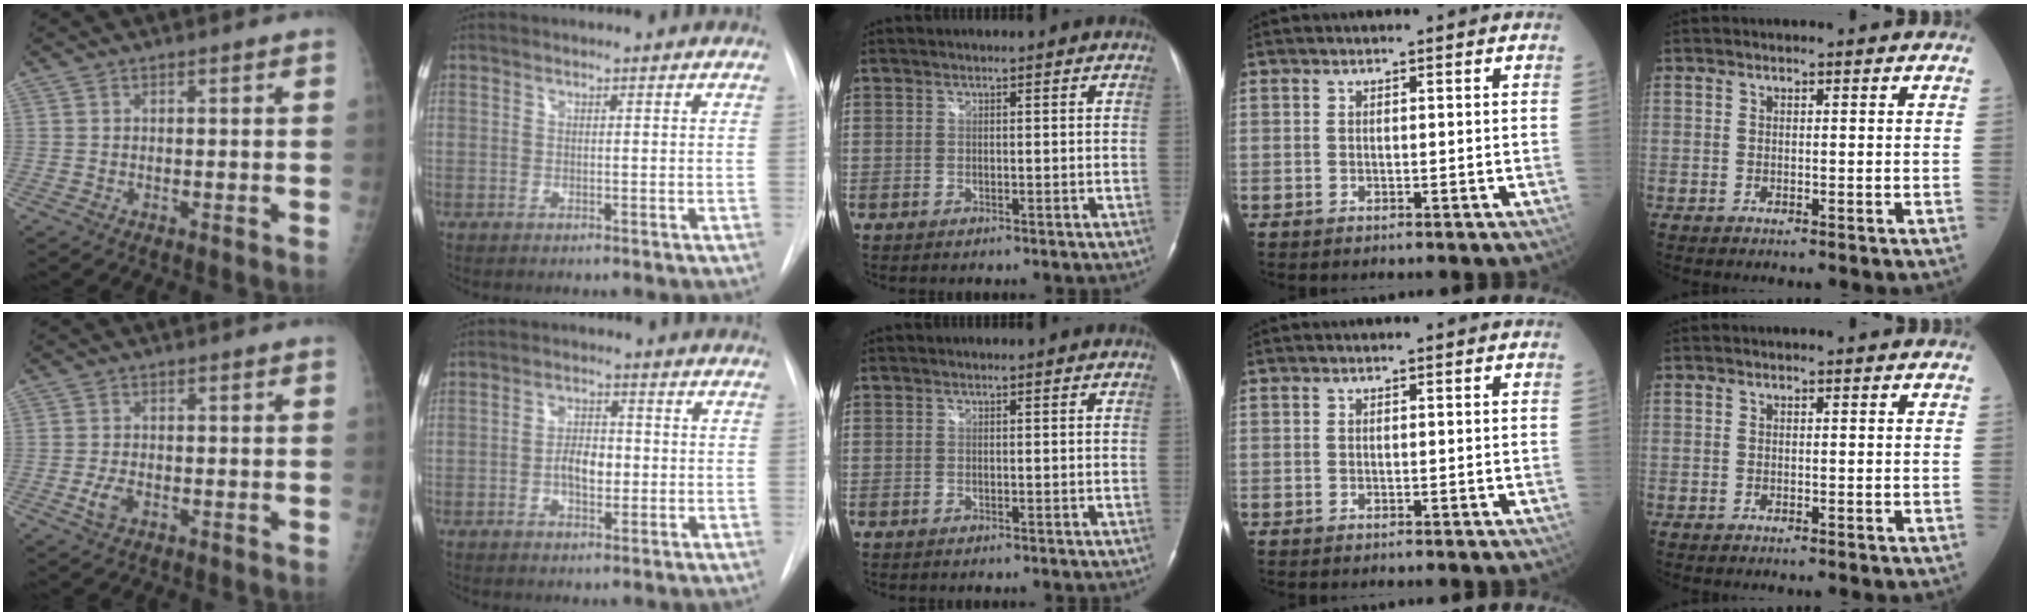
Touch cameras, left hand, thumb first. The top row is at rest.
{"thumb": {"total": 3.0, "force": [-1.1, 1.7, 2.2], "torque": [-0.047, 0.006, -0.020]}, "index": {"total": 4.6, "force": [-0.8, 2.5, 3.8], "torque": [-0.068, 0.009, -0.014]}}